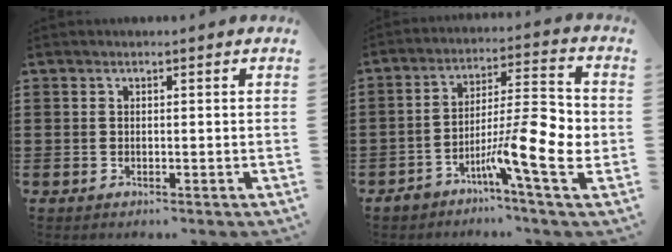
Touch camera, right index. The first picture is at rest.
{"total": 11.1, "force": [-3.9, 2.0, 10.2], "torque": [-0.176, -0.008, -0.071]}